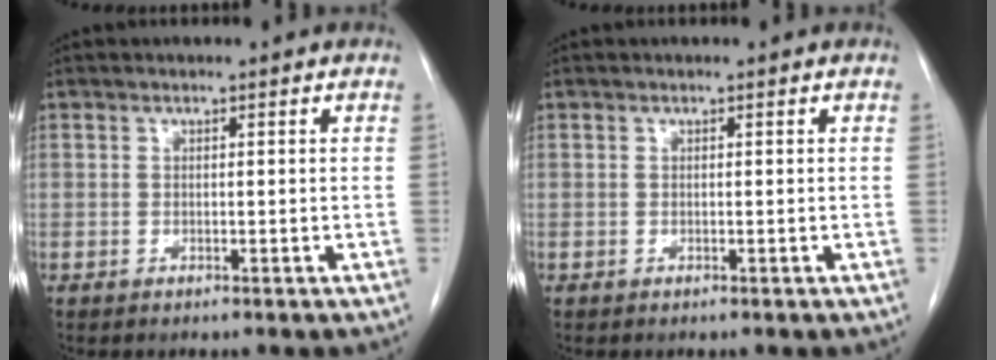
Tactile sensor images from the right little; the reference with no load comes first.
{"total": 0.0}